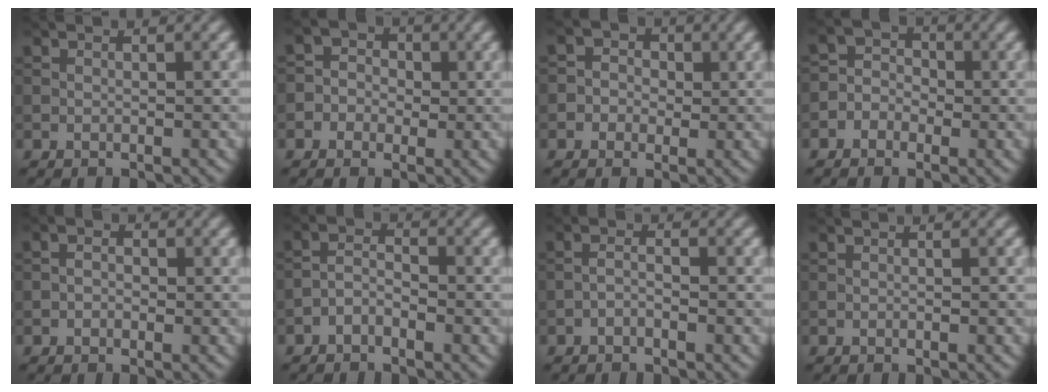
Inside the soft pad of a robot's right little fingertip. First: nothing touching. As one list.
[{"total": 3.2, "force": [-0.3, 3.0, 0.9], "torque": [0.007, 0.011, -0.032]}, {"total": 3.2, "force": [0.1, 3.0, 1.0], "torque": [0.006, 0.007, -0.022]}, {"total": 3.2, "force": [-1.2, 2.8, 0.8], "torque": [0.005, 0.015, -0.042]}, {"total": 1.3, "force": [-0.2, 1.0, 0.8], "torque": [-0.010, 0.000, -0.014]}, {"total": 1.8, "force": [-1.3, 0.8, 0.9], "torque": [-0.017, 0.007, -0.031]}, {"total": 1.1, "force": [-0.8, 0.3, 0.7], "torque": [-0.016, 0.003, -0.020]}, {"total": 0.0}]